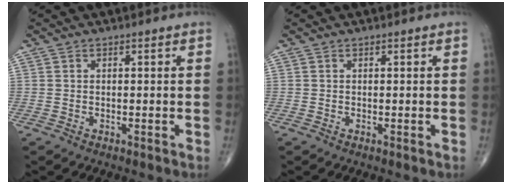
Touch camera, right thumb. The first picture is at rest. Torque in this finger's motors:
{"motor_torque": [-0.11, -0.07, -0.15, -0.01, -0.09]}